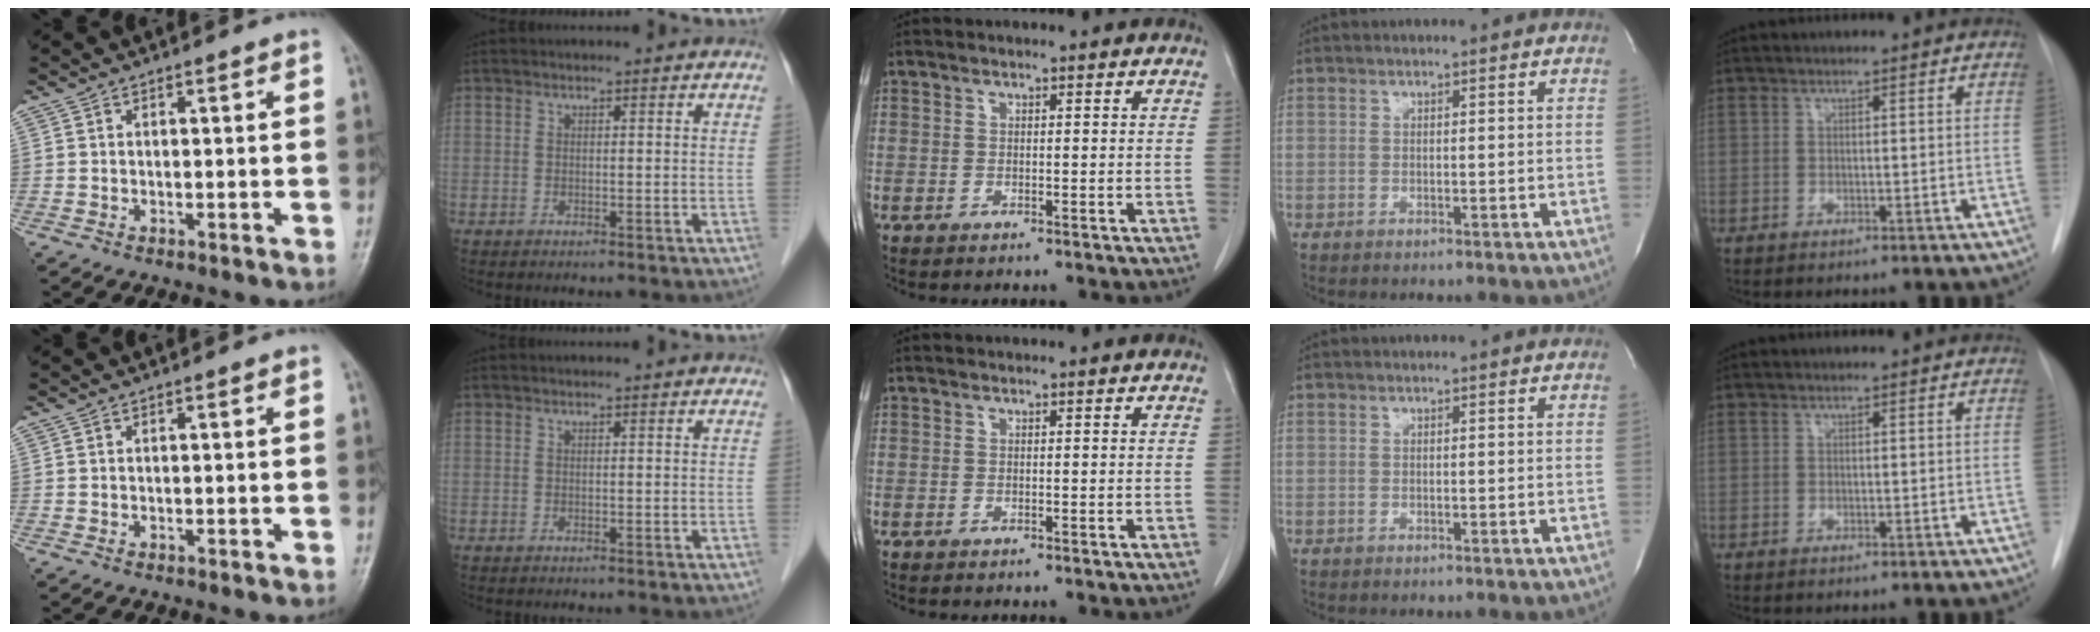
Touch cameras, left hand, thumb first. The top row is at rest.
{}